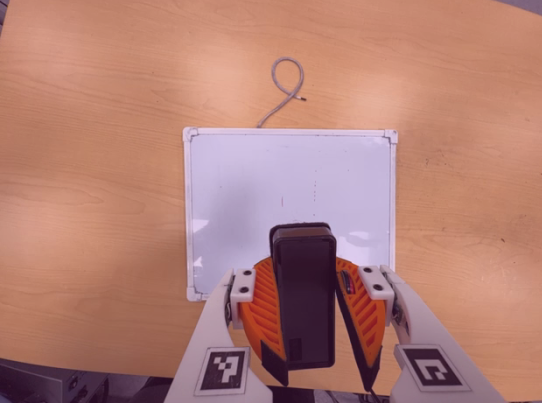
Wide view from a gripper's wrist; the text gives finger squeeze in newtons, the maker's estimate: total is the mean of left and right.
{"total": 8.4, "left": 9.1, "right": 7.7}